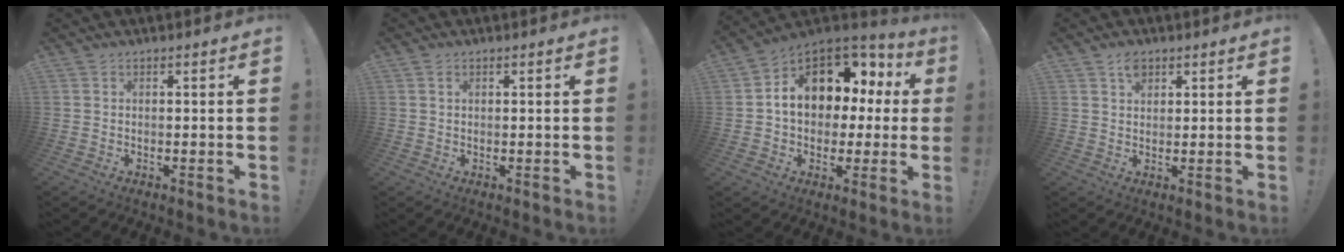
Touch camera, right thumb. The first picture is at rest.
{"total": 0.9, "force": [0.4, 0.6, 0.5], "torque": [-0.009, 0.000, 0.007]}
{"total": 13.7, "force": [4.1, 10.2, 8.1], "torque": [-0.122, -0.020, 0.082]}
{"total": 3.3, "force": [2.1, 2.1, 1.4], "torque": [-0.016, -0.006, 0.036]}